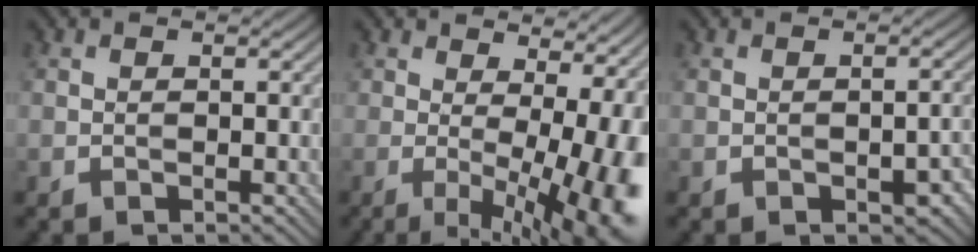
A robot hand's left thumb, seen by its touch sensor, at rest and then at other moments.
{"total": 12.9, "force": [0.1, 5.1, 11.9], "torque": [-0.131, 0.011, 0.009]}
{"total": 3.2, "force": [-1.3, 1.5, 2.5], "torque": [-0.031, -0.003, -0.012]}